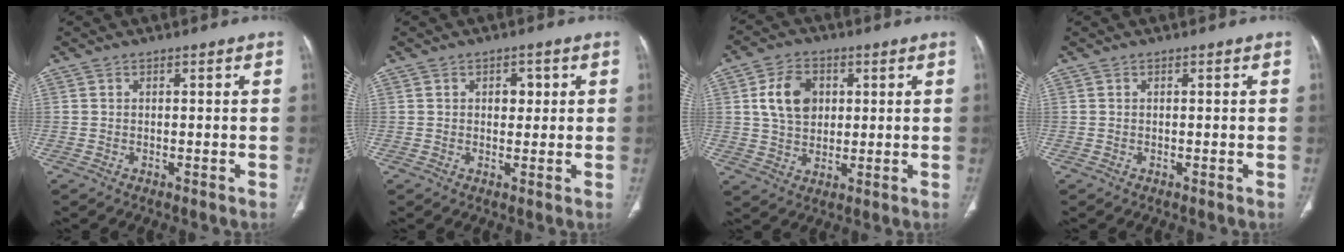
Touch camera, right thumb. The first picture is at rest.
{"total": 2.9, "force": [0.7, 2.1, 2.0], "torque": [-0.011, 0.000, 0.009]}
{"total": 9.4, "force": [2.3, 6.9, 6.0], "torque": [-0.086, -0.004, 0.042]}
{"total": 0.0}